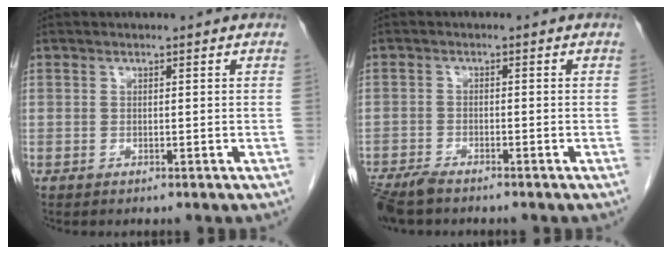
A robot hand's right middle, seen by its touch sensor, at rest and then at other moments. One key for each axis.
{"total": 5.0, "fx": -4.2, "fy": 1.1, "fz": 2.4, "tx": -0.045, "ty": -0.012, "tz": -0.076}